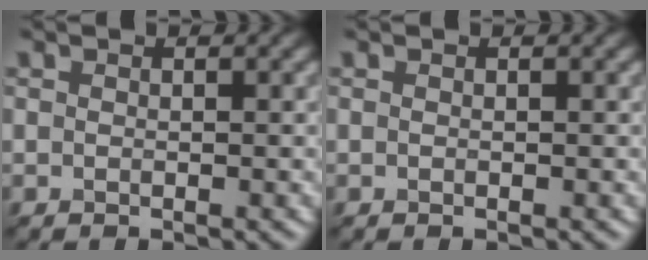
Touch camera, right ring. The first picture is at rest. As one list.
[{"total": 0.0}]